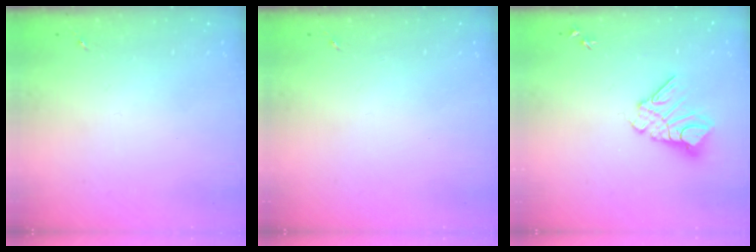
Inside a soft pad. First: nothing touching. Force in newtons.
{"total": 0.0}
{"total": 11.6, "press": 11.6, "slide": 1.2}